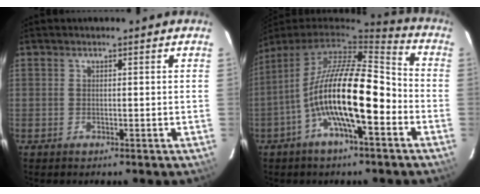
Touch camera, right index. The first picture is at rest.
{"total": 16.4, "force": [-5.4, 4.4, 14.9], "torque": [-0.256, -0.006, -0.101]}